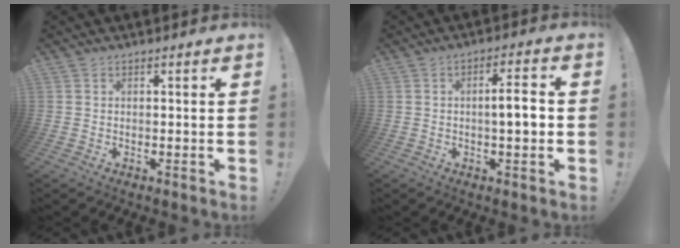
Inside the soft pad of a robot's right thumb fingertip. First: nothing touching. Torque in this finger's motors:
{"motor_torque": [-0.31, 0.12, 0.15, 0.23, 0.02]}